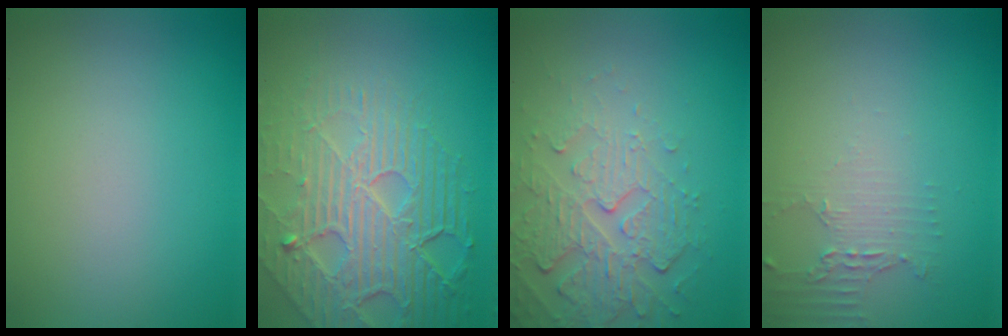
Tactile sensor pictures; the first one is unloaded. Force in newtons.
{"total": 8.7, "press": 5.9, "slide": 6.4}
{"total": 5.4, "press": 3.6, "slide": 4.0}
{"total": 2.0, "press": 1.4, "slide": 1.4}